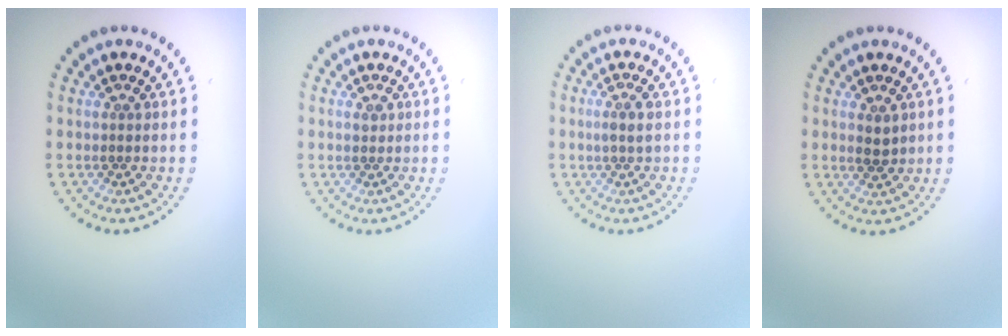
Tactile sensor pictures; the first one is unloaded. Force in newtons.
{"total": 0.9, "press": 0.9, "slide": 0.0}
{"total": 1.6, "press": 1.3, "slide": 0.9}
{"total": 1.5, "press": 1.4, "slide": 0.4}